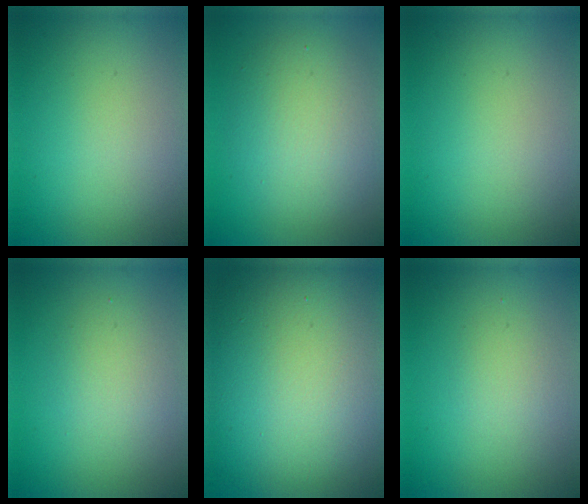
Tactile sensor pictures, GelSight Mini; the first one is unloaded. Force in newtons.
{"total": 5.3, "press": 5.3, "slide": 0.0}
{"total": 0.0}
{"total": 2.5, "press": 2.5, "slide": 0.1}
{"total": 20.0, "press": 20.0, "slide": 0.5}
{"total": 1.4, "press": 1.4, "slide": 0.1}